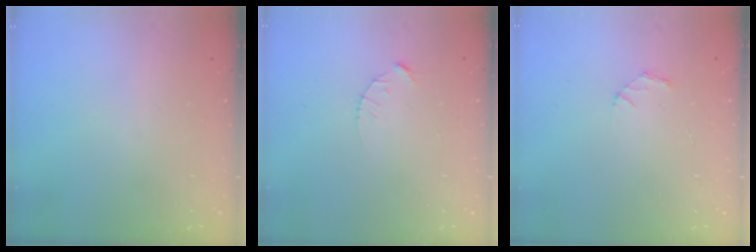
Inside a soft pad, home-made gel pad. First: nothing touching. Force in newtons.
{"total": 2.1, "press": 2.1, "slide": 0.3}
{"total": 2.1, "press": 2.1, "slide": 0.2}